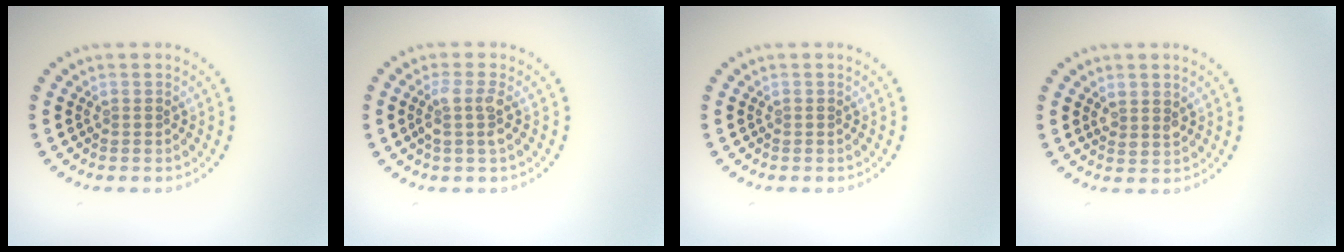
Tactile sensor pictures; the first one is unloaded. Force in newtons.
{"total": 2.1, "press": 1.7, "slide": 1.3}
{"total": 0.0}
{"total": 1.7, "press": 1.5, "slide": 0.8}